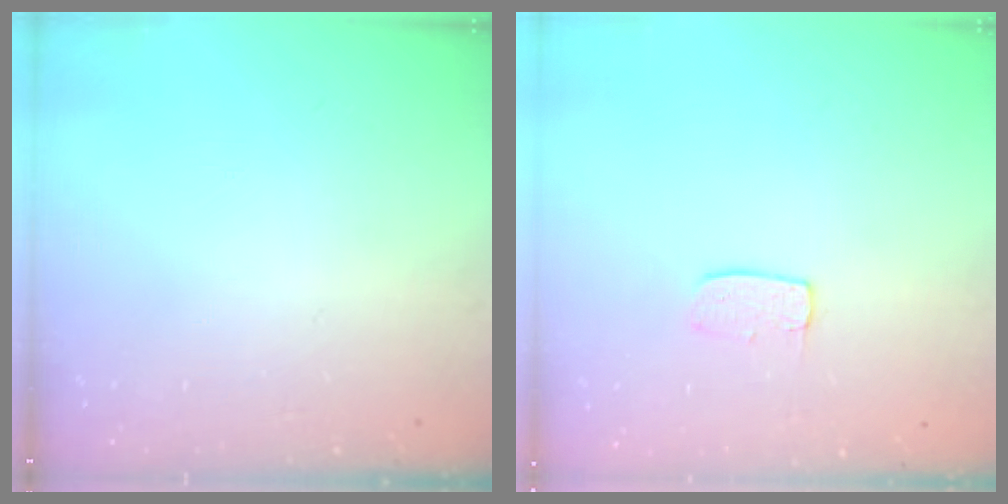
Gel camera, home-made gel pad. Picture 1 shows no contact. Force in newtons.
{"total": 6.7, "press": 6.6, "slide": 0.4}